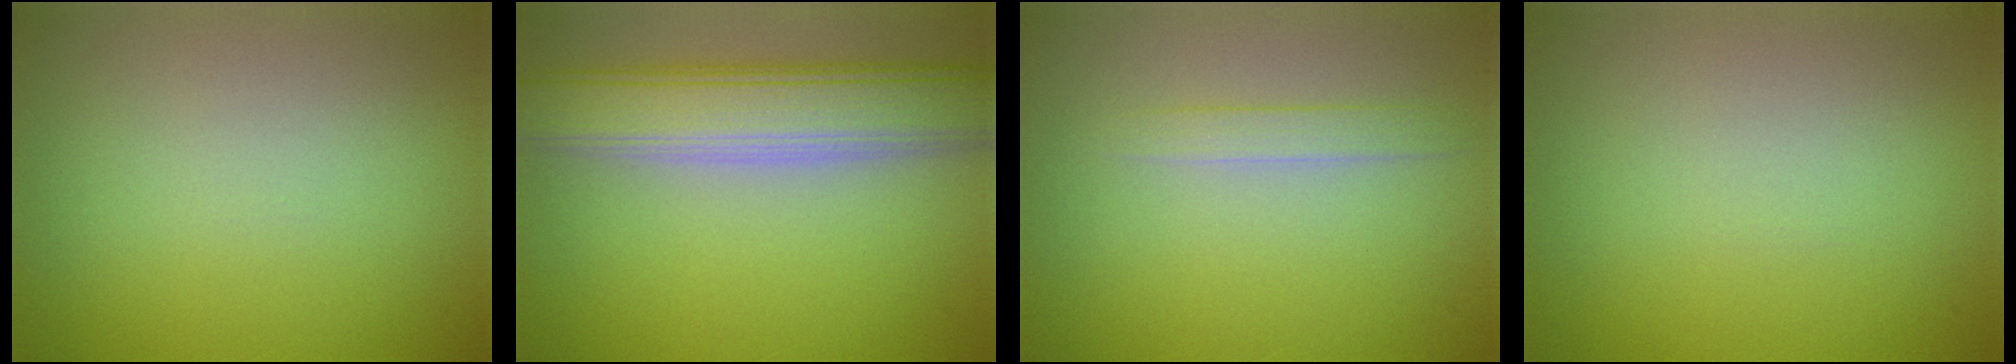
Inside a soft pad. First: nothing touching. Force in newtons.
{"total": 7.2, "press": 7.2, "slide": 0.6}
{"total": 1.3, "press": 1.3, "slide": 0.1}
{"total": 0.0}